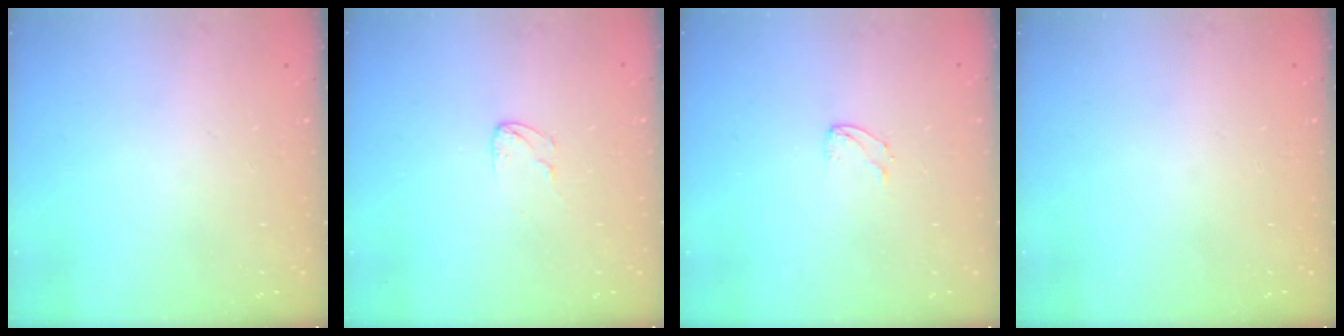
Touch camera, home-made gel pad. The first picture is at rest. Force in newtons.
{"total": 2.5, "press": 2.5, "slide": 0.2}
{"total": 3.1, "press": 3.1, "slide": 0.2}
{"total": 0.0}